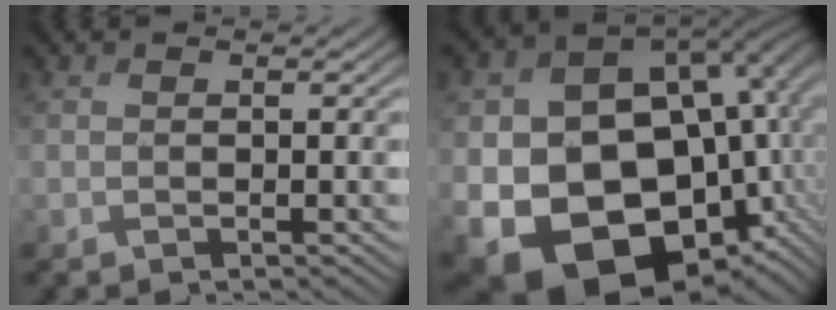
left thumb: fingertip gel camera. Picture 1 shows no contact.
{"total": 22.0, "force": [-4.8, 16.6, 13.6], "torque": [-0.266, -0.054, -0.053]}